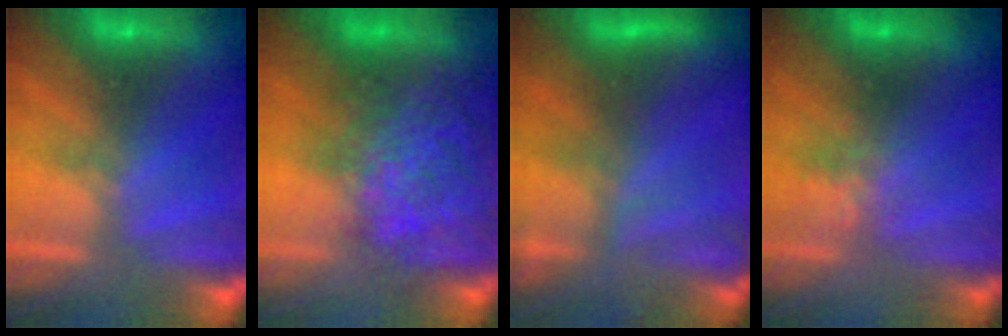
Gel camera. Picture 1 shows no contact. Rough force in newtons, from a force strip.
{"total": 11.5}
{"total": 8.6}
{"total": 2.0}